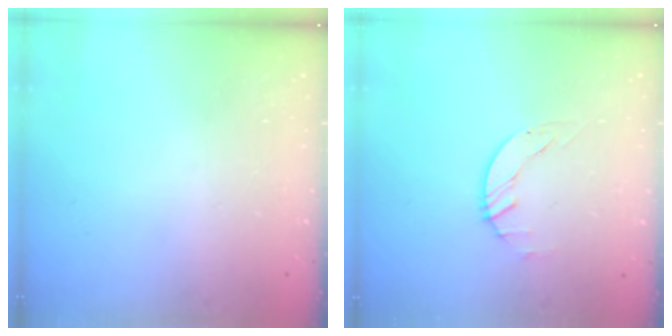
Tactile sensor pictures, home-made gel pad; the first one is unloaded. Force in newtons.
{"total": 1.5, "press": 1.4, "slide": 0.3}